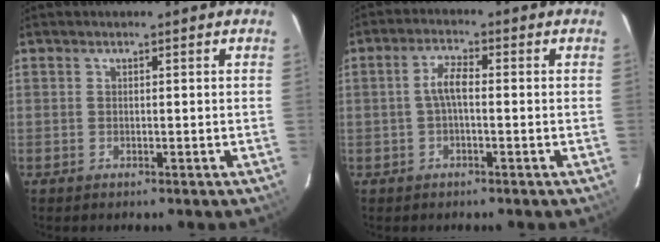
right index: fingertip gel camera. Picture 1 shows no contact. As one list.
[{"total": 3.7, "force": [-0.3, 1.2, 3.5], "torque": [-0.071, 0.011, -0.006]}]